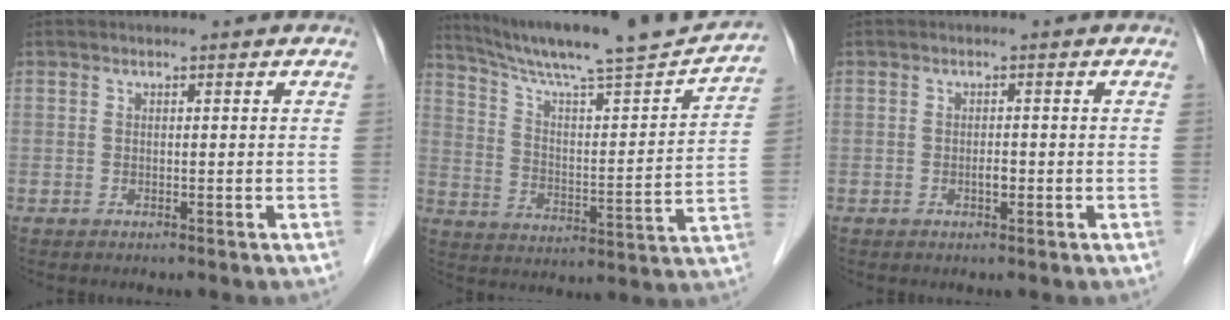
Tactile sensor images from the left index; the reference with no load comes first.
{"total": 20.1, "force": [18.4, 0.0, 8.0], "torque": [-0.138, -0.021, 0.274]}
{"total": 1.0, "force": [-0.3, 0.4, 0.8], "torque": [-0.016, 0.001, -0.005]}